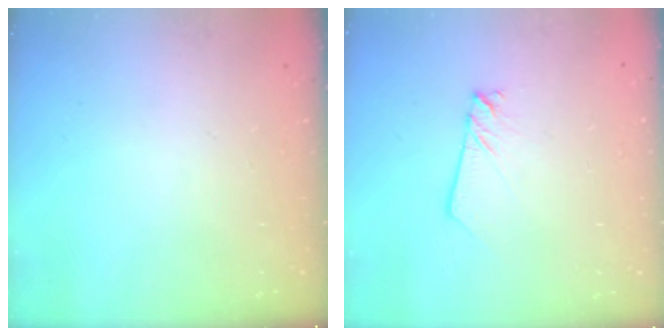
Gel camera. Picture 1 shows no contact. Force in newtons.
{"total": 2.4, "press": 2.4, "slide": 0.2}